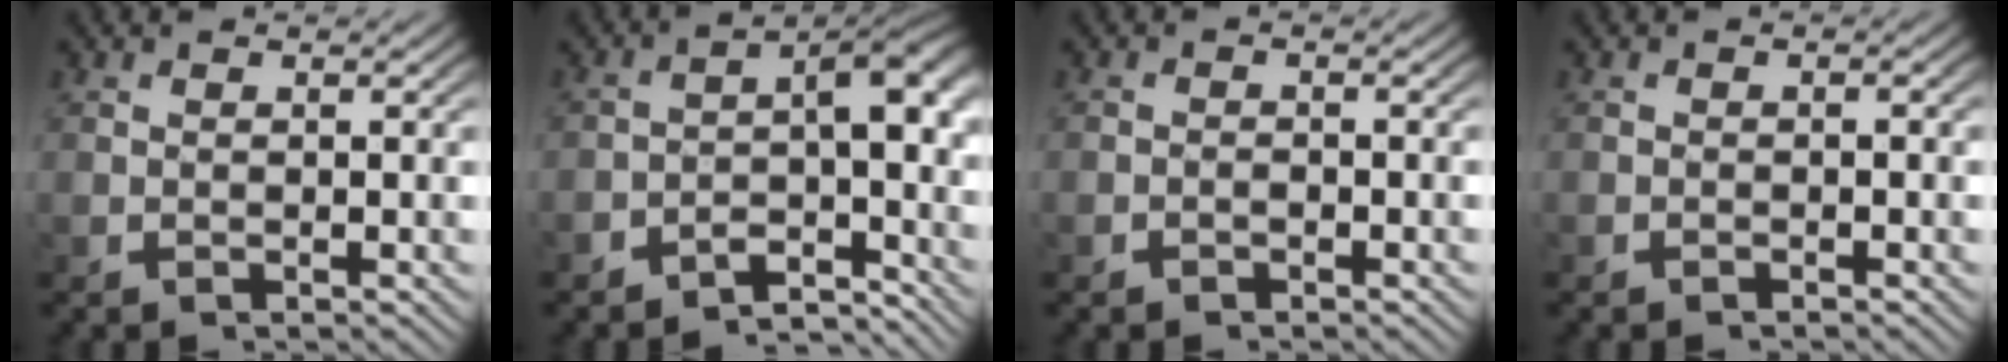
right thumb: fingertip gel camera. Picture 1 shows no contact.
{"total": 7.5, "force": [-2.4, 3.9, 5.9], "torque": [-0.068, -0.013, -0.043]}
{"total": 0.9, "force": [-0.8, 0.4, 0.1], "torque": [-0.001, -0.003, -0.016]}
{"total": 0.7, "force": [-0.6, 0.1, 0.2], "torque": [-0.001, 0.000, -0.013]}